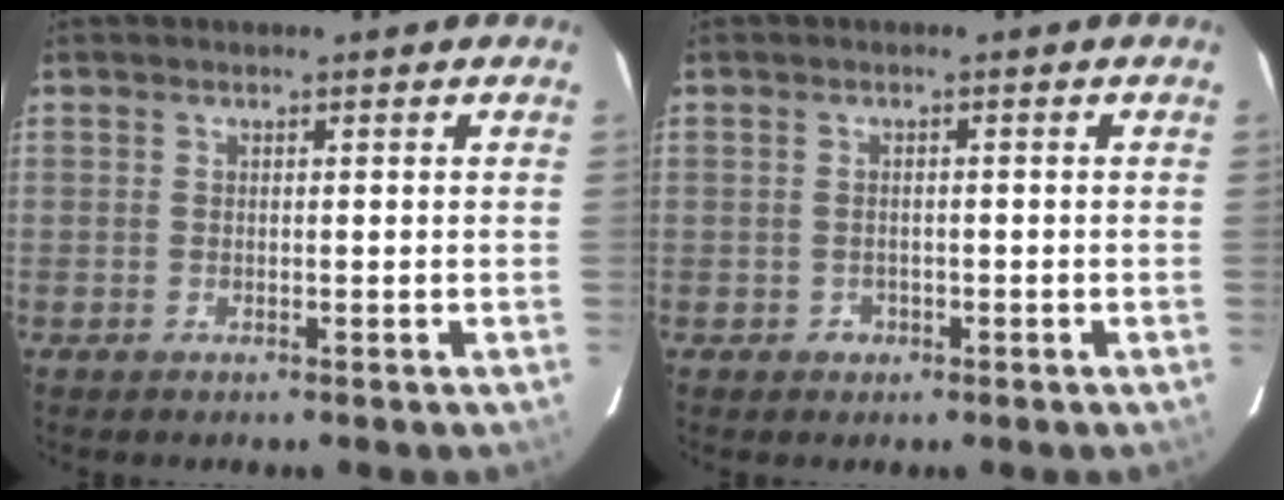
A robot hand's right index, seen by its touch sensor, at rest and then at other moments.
{"total": 1.8, "force": [-0.8, 1.6, 0.2], "torque": [-0.003, 0.005, -0.009]}